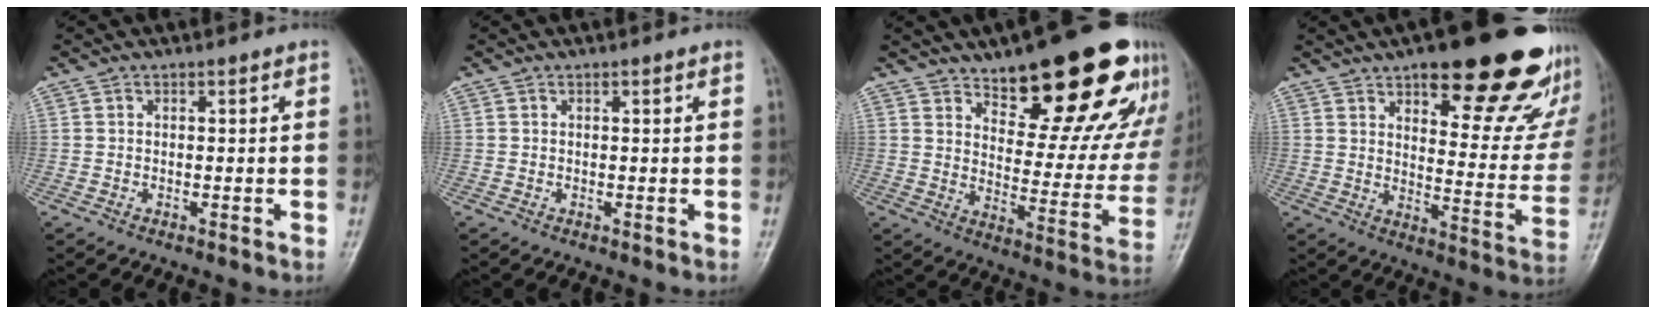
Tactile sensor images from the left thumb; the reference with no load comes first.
{"total": 0.0}
{"total": 23.2, "force": [15.8, 8.8, 14.5], "torque": [-0.137, -0.087, 0.220]}
{"total": 25.9, "force": [16.4, 9.0, 17.9], "torque": [-0.187, -0.077, 0.216]}